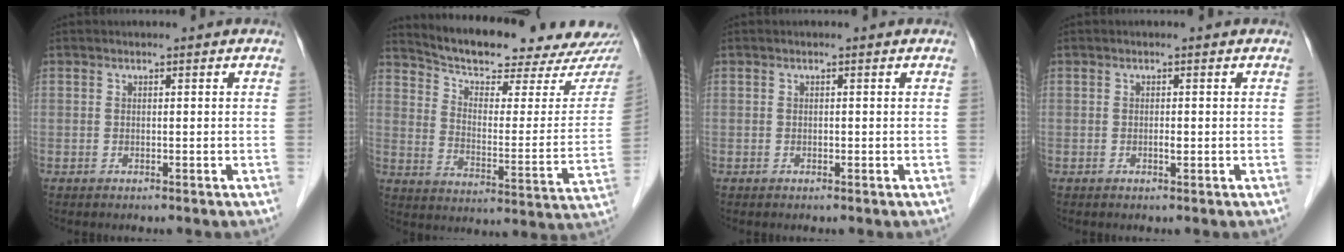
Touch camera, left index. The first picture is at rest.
{"total": 22.2, "force": [20.4, 3.7, 8.1], "torque": [-0.117, -0.051, 0.267]}
{"total": 0.0}
{"total": 0.7, "force": [-0.1, 0.2, 0.6], "torque": [-0.011, 0.000, -0.002]}